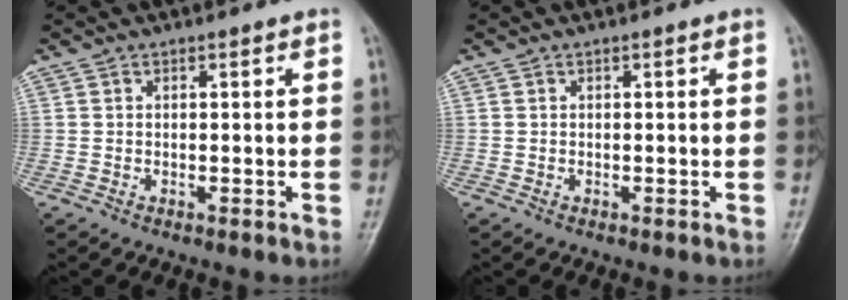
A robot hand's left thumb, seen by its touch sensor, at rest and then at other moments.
{"total": 0.0}